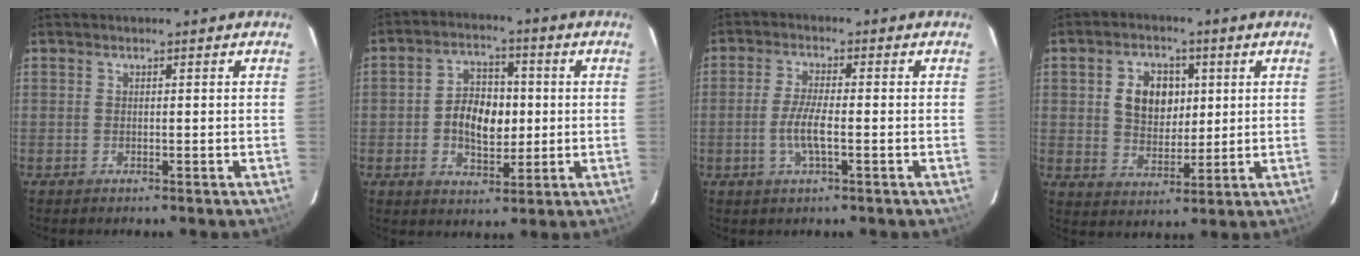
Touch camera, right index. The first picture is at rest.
{"total": 9.1, "force": [-0.5, 5.9, 6.9], "torque": [-0.128, 0.016, -0.005]}
{"total": 5.3, "force": [-1.4, 0.8, 5.0], "torque": [-0.101, -0.004, -0.029]}
{"total": 8.6, "force": [2.0, 6.4, 5.4], "torque": [-0.098, 0.017, 0.043]}